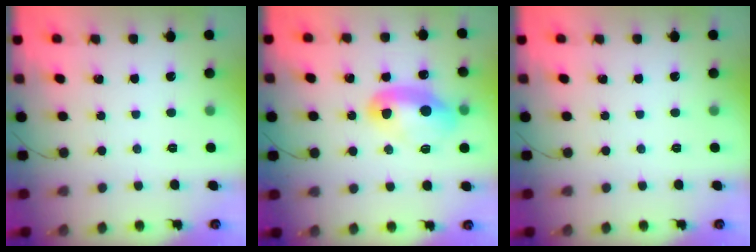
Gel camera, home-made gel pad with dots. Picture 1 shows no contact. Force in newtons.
{"total": 16.4, "press": 12.3, "slide": 10.8}
{"total": 0.0}